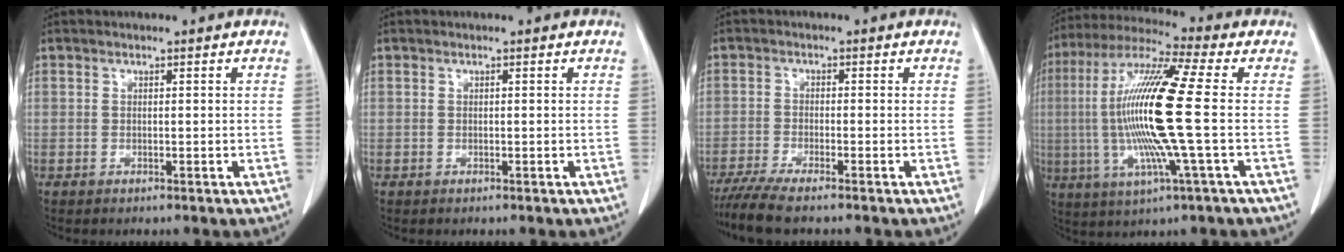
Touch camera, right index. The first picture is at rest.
{"total": 0.0}
{"total": 5.9, "force": [-4.8, -0.1, 3.3], "torque": [-0.055, -0.015, -0.086]}
{"total": 17.4, "force": [-0.7, -0.2, 17.3], "torque": [-0.358, -0.003, -0.026]}